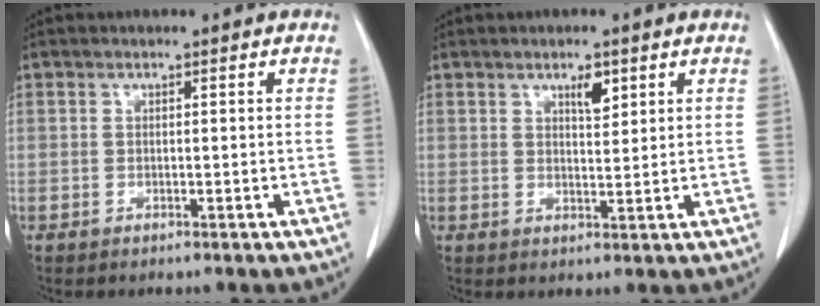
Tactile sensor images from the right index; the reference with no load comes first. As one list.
[{"total": 3.1, "force": [1.8, 1.1, 2.3], "torque": [-0.036, -0.003, 0.031]}]